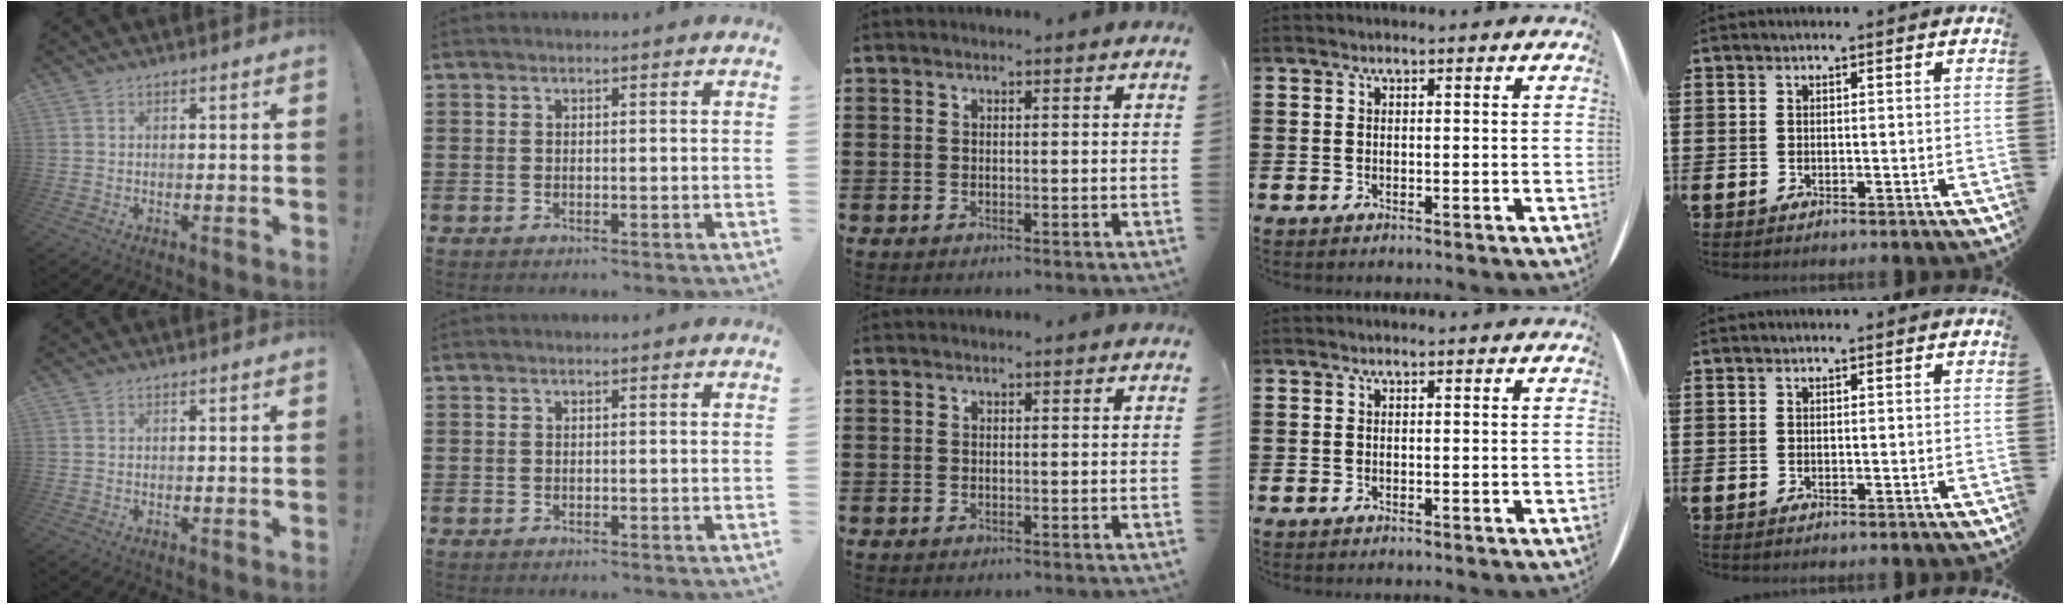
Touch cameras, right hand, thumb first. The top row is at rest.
{}